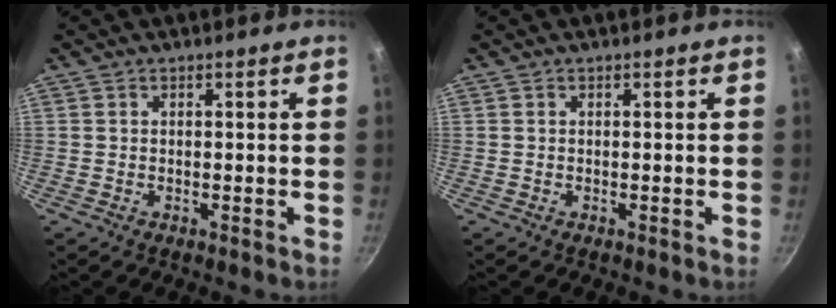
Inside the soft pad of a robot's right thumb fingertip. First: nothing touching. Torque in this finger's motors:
{"motor_torque": [-0.05, 0.04, 0.00, 0.00, 0.00]}